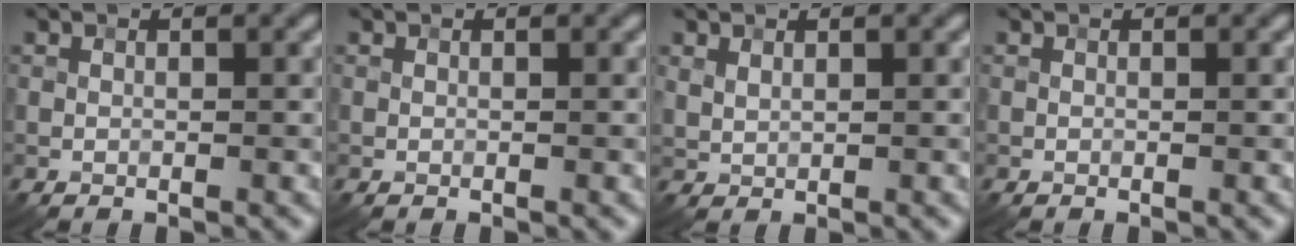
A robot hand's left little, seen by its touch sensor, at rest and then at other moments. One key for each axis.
{"total": 0.0}
{"total": 1.1, "fx": 0.7, "fy": 0.6, "fz": 0.6, "tx": -0.017, "ty": -0.001, "tz": 0.019}
{"total": 0.0}